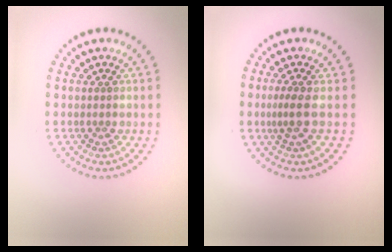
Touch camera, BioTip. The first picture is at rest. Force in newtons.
{"total": 1.9, "press": 1.3, "slide": 1.3}